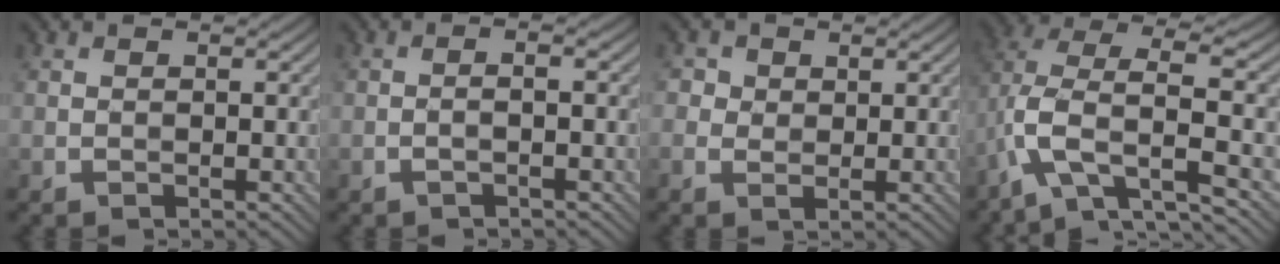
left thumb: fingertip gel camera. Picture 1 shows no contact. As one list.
[{"total": 1.4, "force": [-0.6, 0.0, 1.3], "torque": [-0.029, 0.004, -0.012]}, {"total": 2.6, "force": [1.0, 2.2, 0.9], "torque": [-0.030, 0.002, 0.017]}, {"total": 9.4, "force": [-3.2, 3.8, 8.0], "torque": [-0.171, 0.007, -0.074]}]